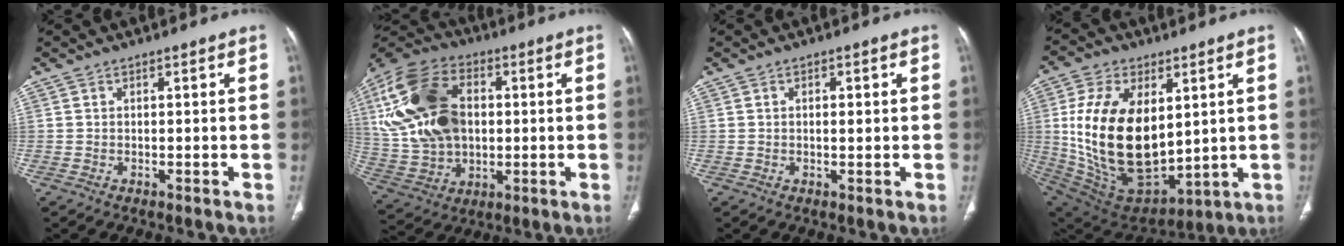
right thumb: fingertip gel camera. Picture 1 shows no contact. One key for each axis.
{"total": 22.9, "fx": 3.2, "fy": 15.6, "fz": 16.5, "tx": -0.333, "ty": 0.009, "tz": 0.065}
{"total": 1.7, "fx": 0.2, "fy": 0.7, "fz": 1.5, "tx": -0.021, "ty": 0.004, "tz": 0.003}
{"total": 24.2, "fx": 3.1, "fy": 13.8, "fz": 19.7, "tx": -0.360, "ty": -0.030, "tz": 0.080}